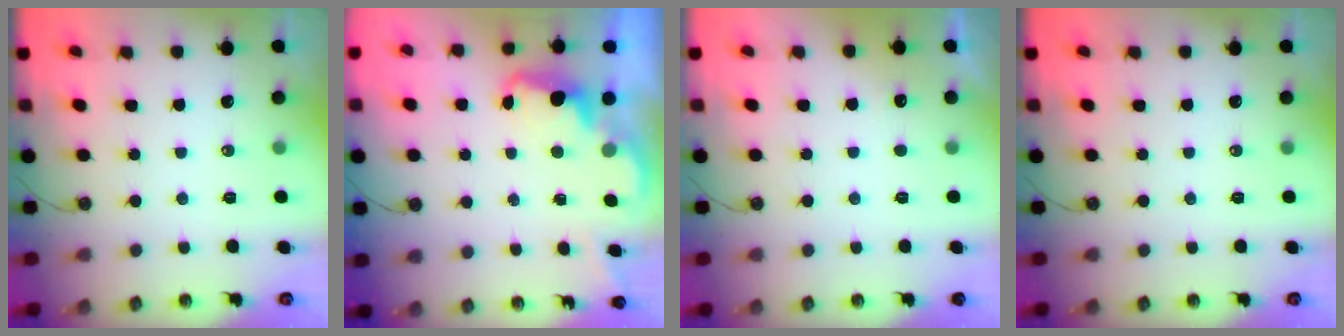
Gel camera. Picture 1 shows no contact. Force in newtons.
{"total": 2.4, "press": 2.3, "slide": 0.7}
{"total": 3.1, "press": 2.9, "slide": 1.0}
{"total": 0.0}